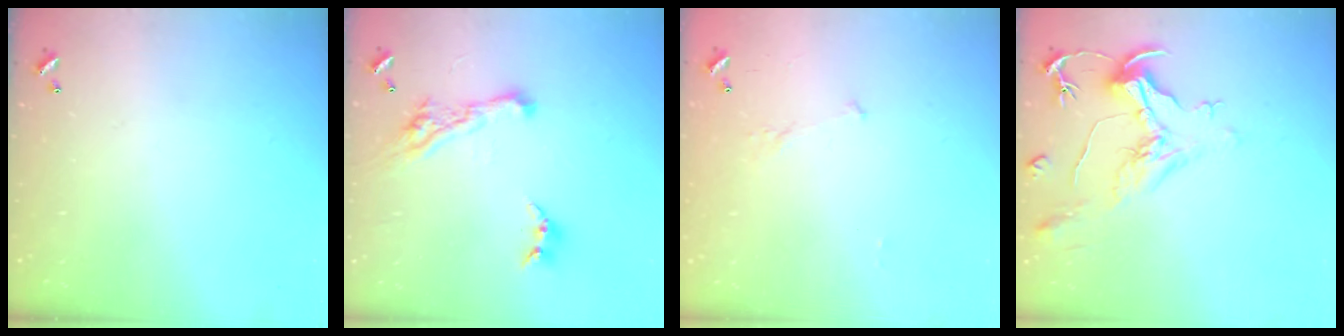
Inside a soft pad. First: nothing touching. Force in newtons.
{"total": 8.8, "press": 8.7, "slide": 1.4}
{"total": 5.3, "press": 5.3, "slide": 0.8}
{"total": 2.2, "press": 1.7, "slide": 1.4}